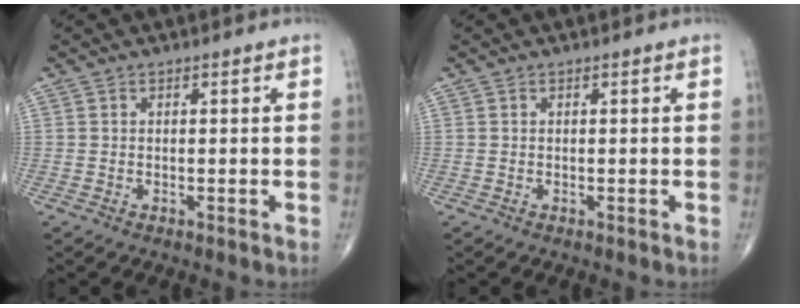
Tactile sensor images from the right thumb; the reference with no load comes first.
{"total": 0.0}